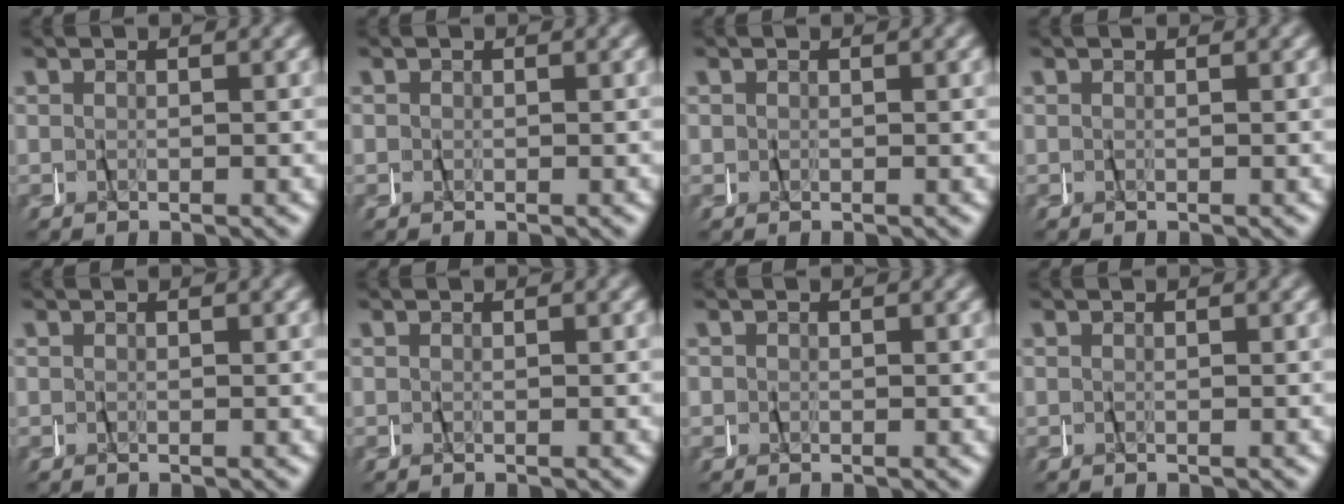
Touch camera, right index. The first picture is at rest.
{"total": 0.7, "force": [0.1, 0.6, 0.2], "torque": [-0.010, -0.001, 0.002]}
{"total": 0.6, "force": [0.1, 0.6, 0.2], "torque": [-0.007, -0.001, 0.003]}
{"total": 0.0}
{"total": 0.0}
{"total": 0.0}
{"total": 1.0, "force": [0.1, 0.9, 0.4], "torque": [-0.014, -0.002, 0.004]}
{"total": 0.0}